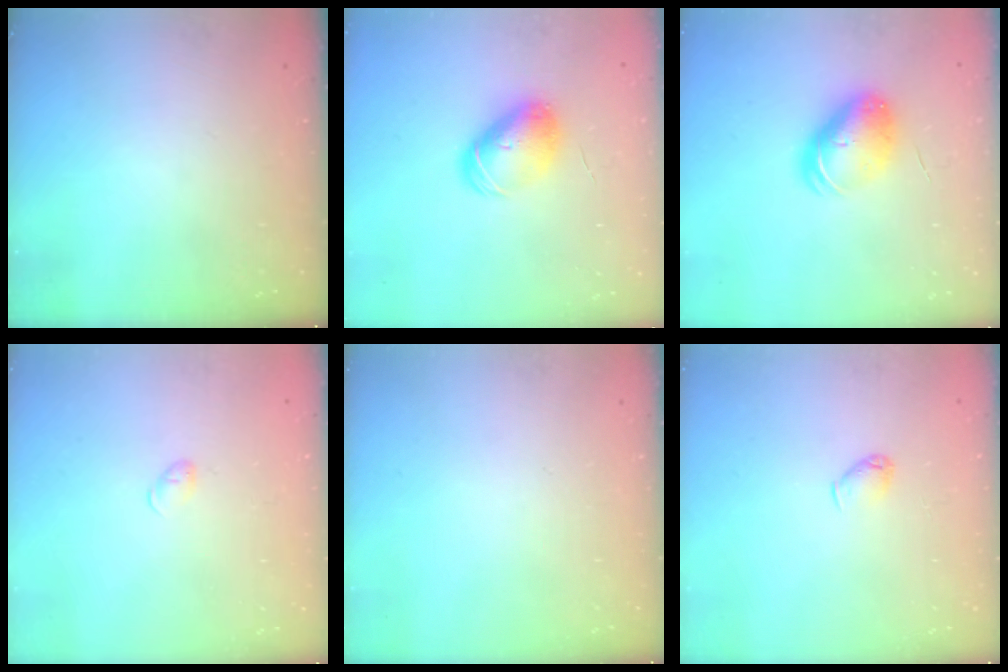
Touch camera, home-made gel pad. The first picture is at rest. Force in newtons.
{"total": 9.2, "press": 9.2, "slide": 0.3}
{"total": 9.0, "press": 8.9, "slide": 1.5}
{"total": 3.7, "press": 3.6, "slide": 0.6}
{"total": 0.0}
{"total": 3.7, "press": 3.6, "slide": 0.7}